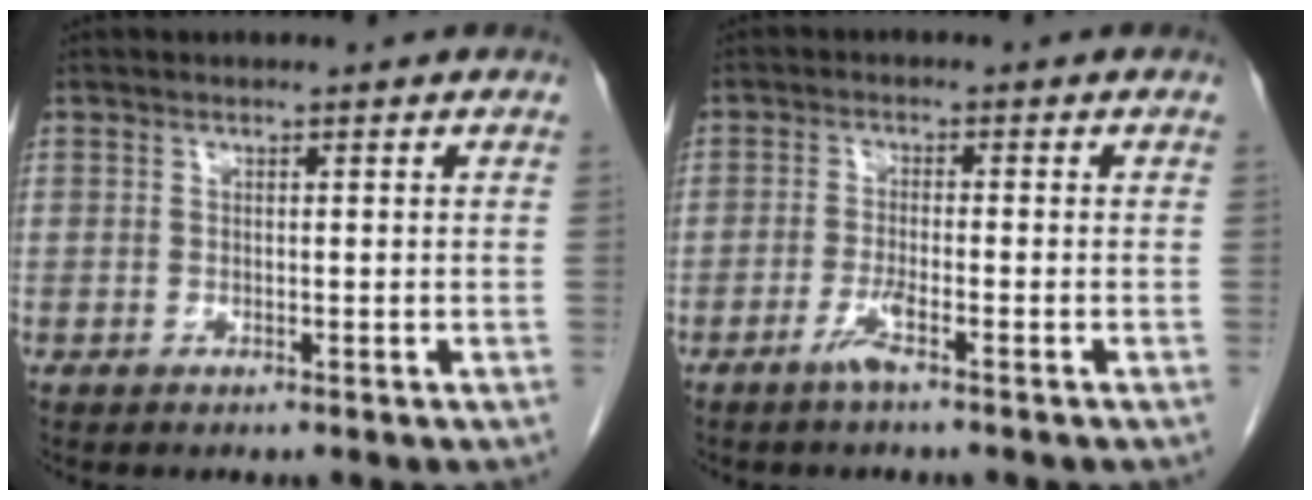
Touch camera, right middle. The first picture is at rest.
{"total": 2.8, "force": [-1.9, -0.2, 2.1], "torque": [-0.046, -0.004, -0.039]}